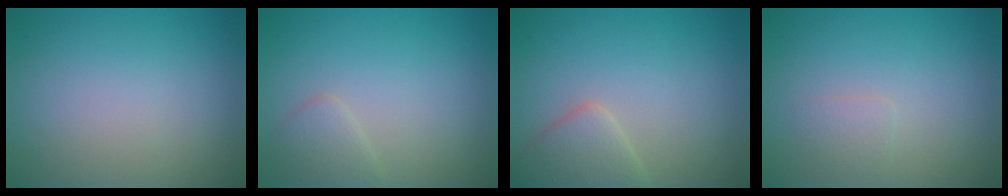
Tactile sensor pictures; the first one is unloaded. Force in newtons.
{"total": 1.6, "press": 1.6, "slide": 0.1}
{"total": 2.9, "press": 2.9, "slide": 0.2}
{"total": 1.0, "press": 1.0, "slide": 0.1}